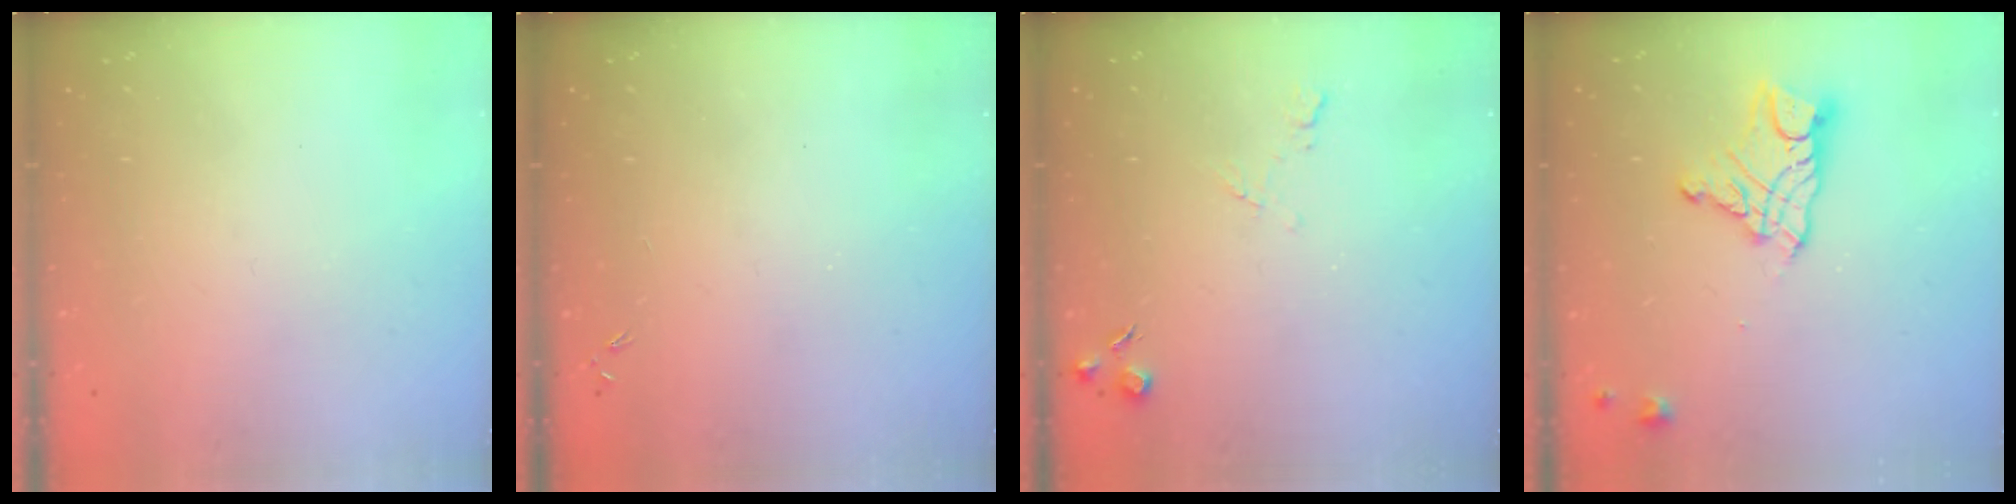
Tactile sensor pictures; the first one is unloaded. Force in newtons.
{"total": 0.0}
{"total": 5.0, "press": 5.0, "slide": 0.8}
{"total": 12.6, "press": 12.5, "slide": 1.1}